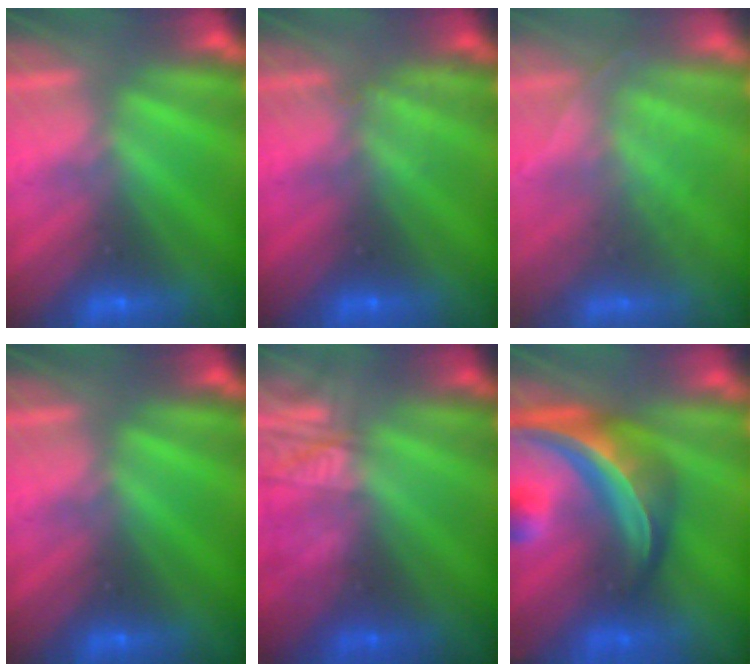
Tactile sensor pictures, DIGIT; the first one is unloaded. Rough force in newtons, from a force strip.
{"total": 2.1}
{"total": 1.7}
{"total": 0.0}
{"total": 2.3}
{"total": 8.5}